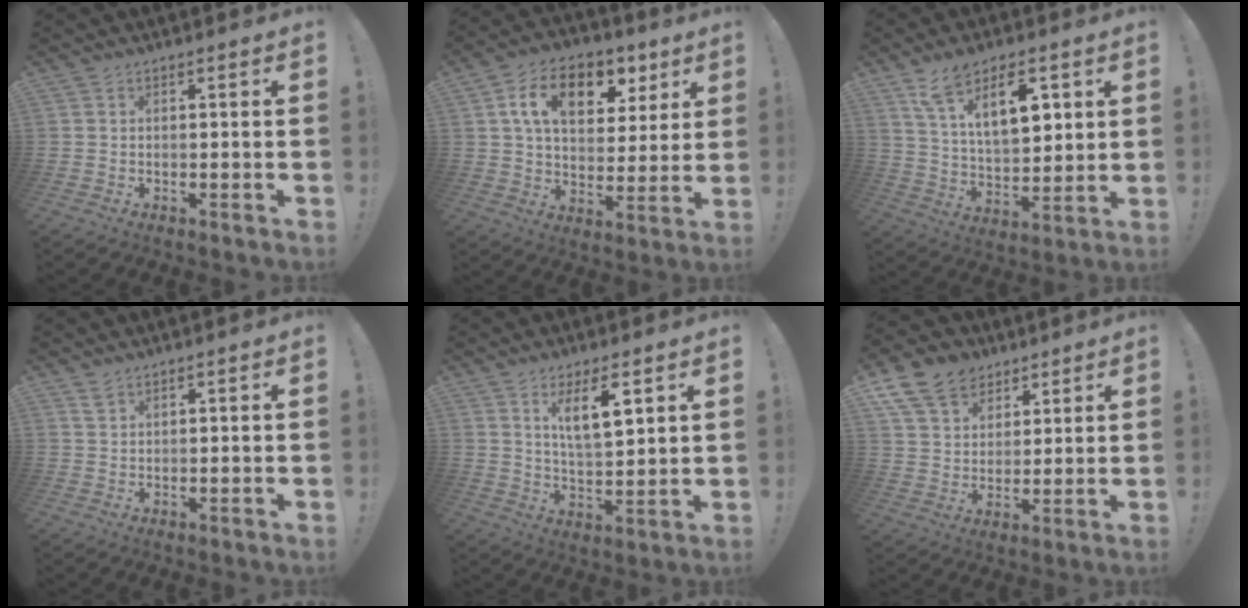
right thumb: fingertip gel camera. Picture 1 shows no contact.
{"total": 15.6, "force": [6.7, 10.1, 9.9], "torque": [-0.156, -0.018, 0.120]}
{"total": 14.5, "force": [7.7, 7.2, 9.9], "torque": [-0.167, -0.019, 0.136]}
{"total": 2.1, "force": [1.8, 0.9, 0.9], "torque": [-0.009, -0.007, 0.032]}
{"total": 10.2, "force": [5.5, 2.8, 8.1], "torque": [-0.134, -0.022, 0.092]}
{"total": 13.4, "force": [8.1, 9.7, 4.4], "torque": [-0.074, -0.049, 0.161]}